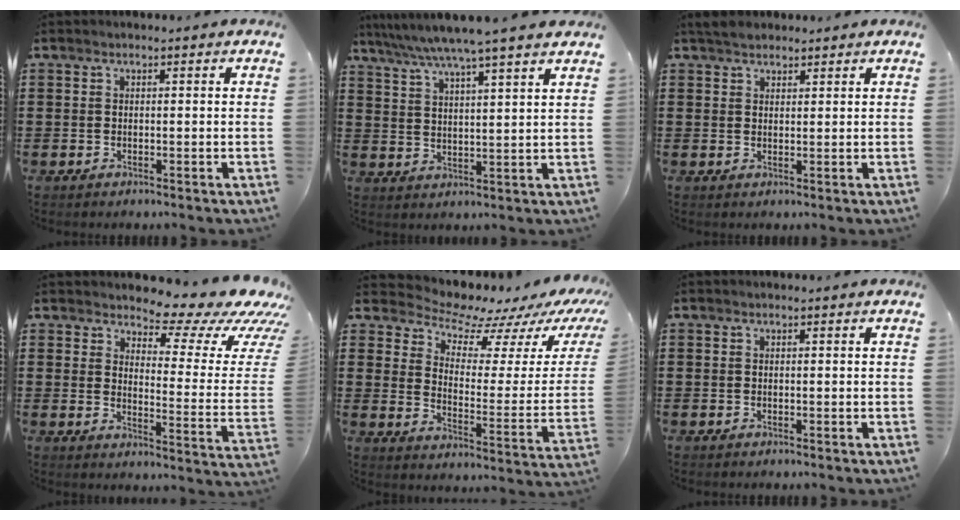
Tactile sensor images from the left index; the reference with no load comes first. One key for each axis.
{"total": 6.1, "fx": 5.3, "fy": -0.8, "fz": 3.0, "tx": -0.076, "ty": -0.028, "tz": 0.090}
{"total": 2.1, "fx": 1.9, "fy": 0.9, "fz": 0.4, "tx": -0.013, "ty": 0.005, "tz": 0.037}
{"total": 7.9, "fx": 6.4, "fy": 2.4, "fz": 3.9, "tx": -0.065, "ty": -0.049, "tz": 0.106}
{"total": 6.9, "fx": 6.3, "fy": 2.3, "fz": 1.5, "tx": -0.045, "ty": -0.060, "tz": 0.105}
{"total": 0.0}